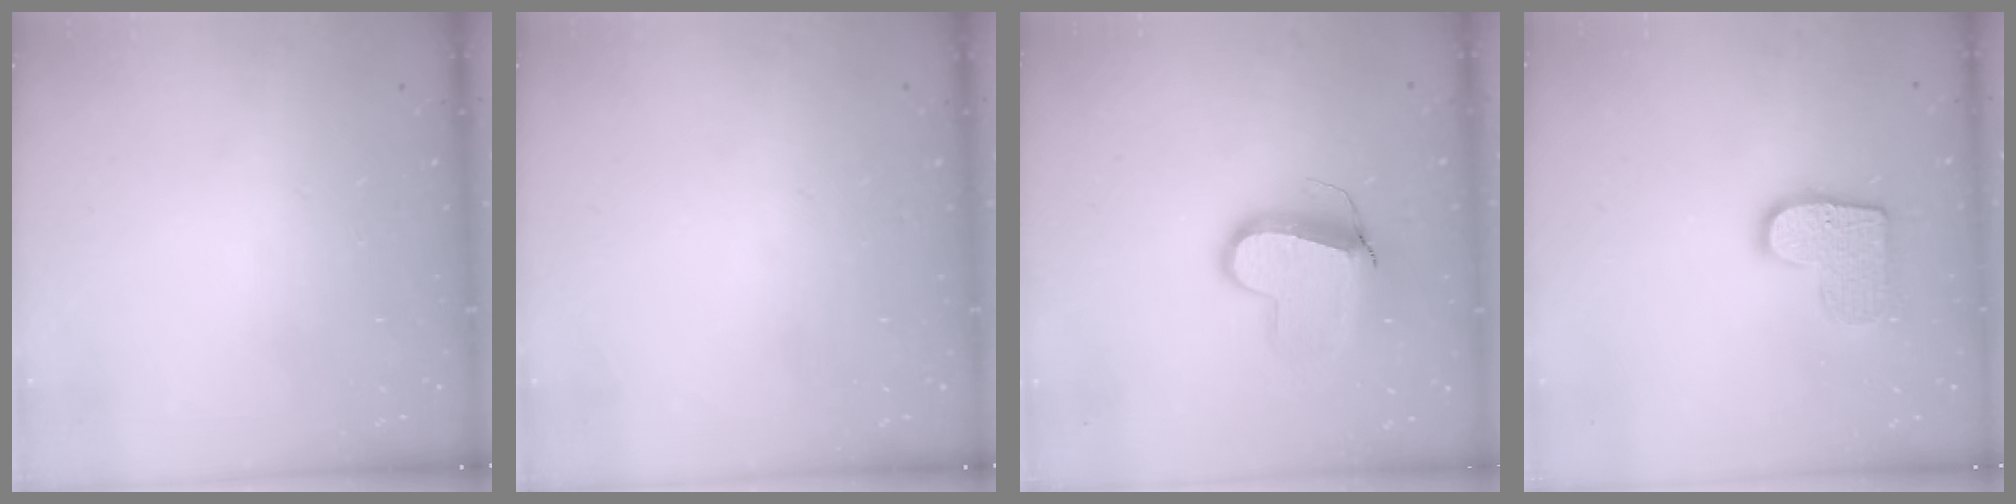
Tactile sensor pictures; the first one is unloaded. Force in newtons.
{"total": 0.0}
{"total": 10.7, "press": 10.6, "slide": 1.3}
{"total": 11.6, "press": 11.6, "slide": 0.6}